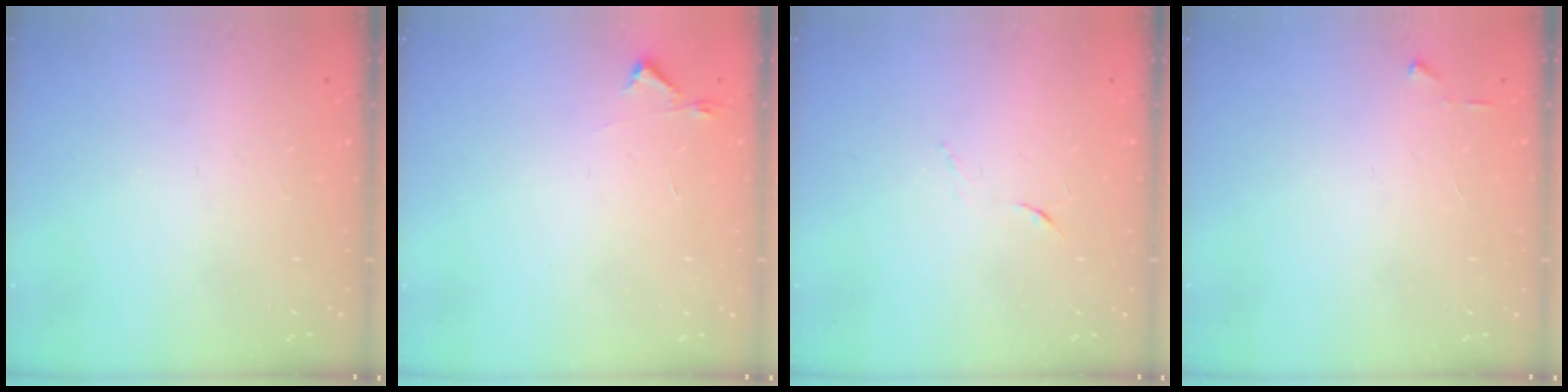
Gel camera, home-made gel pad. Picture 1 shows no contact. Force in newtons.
{"total": 2.7, "press": 2.6, "slide": 0.4}
{"total": 4.1, "press": 4.0, "slide": 1.1}
{"total": 3.0, "press": 2.9, "slide": 0.4}